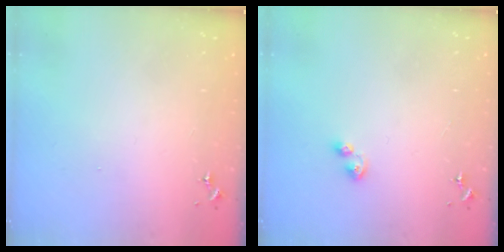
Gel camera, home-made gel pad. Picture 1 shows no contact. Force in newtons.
{"total": 5.3, "press": 5.2, "slide": 0.6}